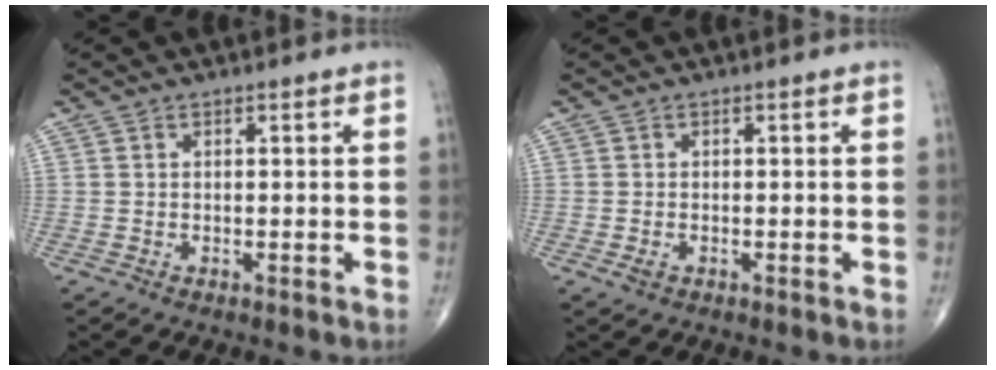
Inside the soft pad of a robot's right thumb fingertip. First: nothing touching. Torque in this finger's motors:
{"motor_torque": [0.53, 0.44, -0.03, -0.10, -0.01]}